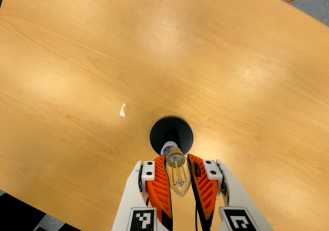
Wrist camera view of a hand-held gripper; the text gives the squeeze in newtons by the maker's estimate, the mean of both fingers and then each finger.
{"total": 20.1, "left": 22.1, "right": 18.2}